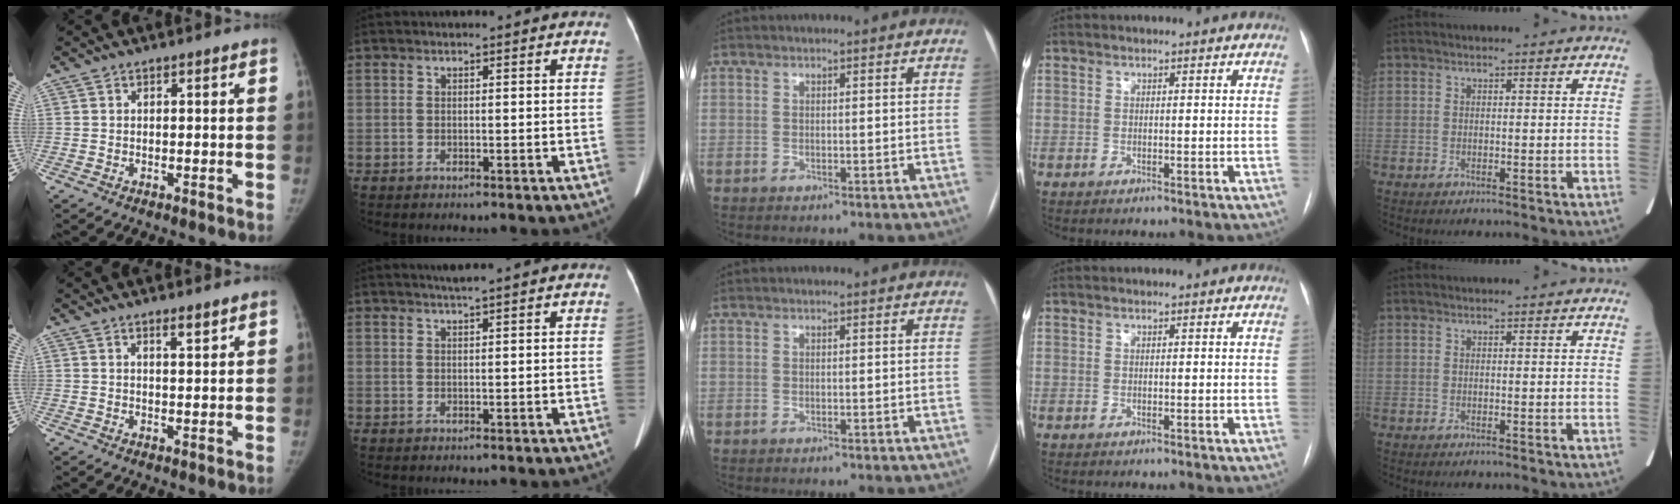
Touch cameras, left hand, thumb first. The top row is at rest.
{"thumb": {"total": 2.1, "force": [1.6, 0.4, 1.3], "torque": [-0.019, -0.013, 0.028]}, "index": {"total": 1.5, "force": [1.2, -0.4, 0.9], "torque": [-0.014, 0.003, 0.025]}}